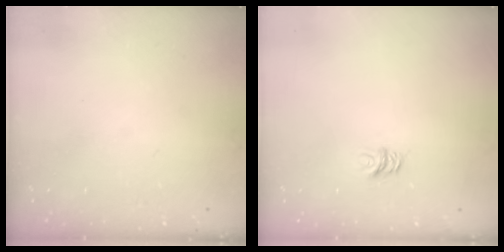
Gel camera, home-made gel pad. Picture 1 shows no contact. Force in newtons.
{"total": 5.0, "press": 5.0, "slide": 0.4}